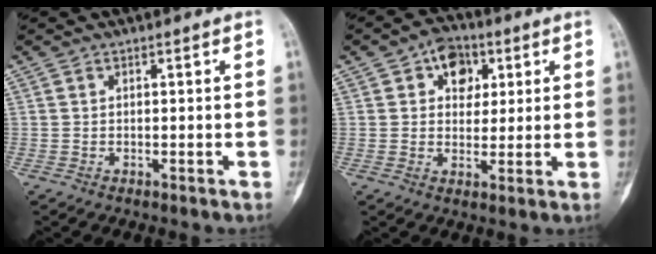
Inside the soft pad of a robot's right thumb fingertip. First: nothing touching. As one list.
[{"total": 7.7, "force": [3.0, 5.7, 4.3], "torque": [-0.020, -0.003, 0.038]}]